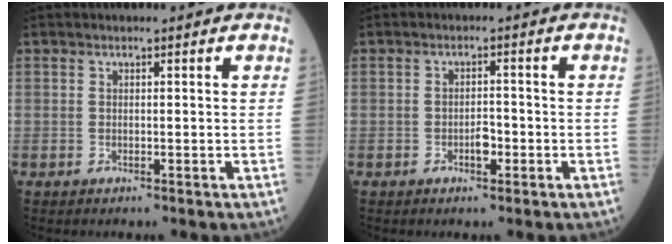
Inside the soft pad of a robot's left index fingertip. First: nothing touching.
{"total": 2.0, "force": [-1.1, 0.9, 1.4], "torque": [-0.020, 0.001, -0.019]}